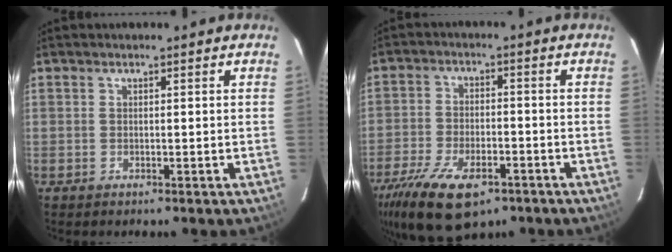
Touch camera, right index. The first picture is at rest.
{"total": 16.9, "force": [-10.6, 7.7, 10.7], "torque": [-0.235, -0.033, -0.177]}